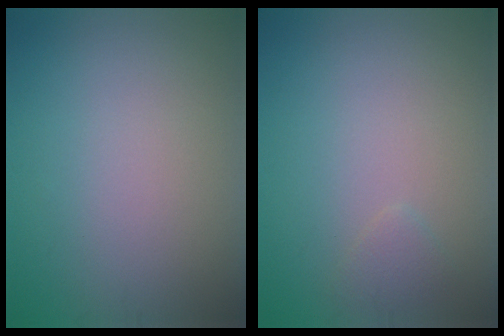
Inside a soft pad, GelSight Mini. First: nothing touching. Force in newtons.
{"total": 0.9, "press": 0.9, "slide": 0.1}